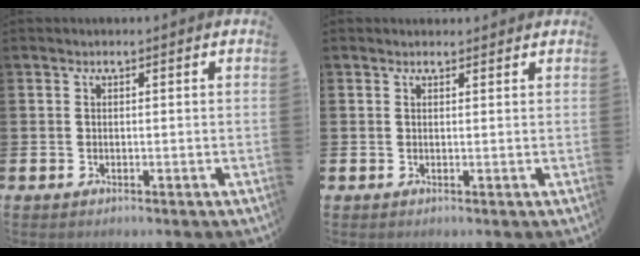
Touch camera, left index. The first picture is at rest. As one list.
[{"total": 0.9, "force": [0.8, 0.3, 0.1], "torque": [0.005, 0.001, 0.013]}]